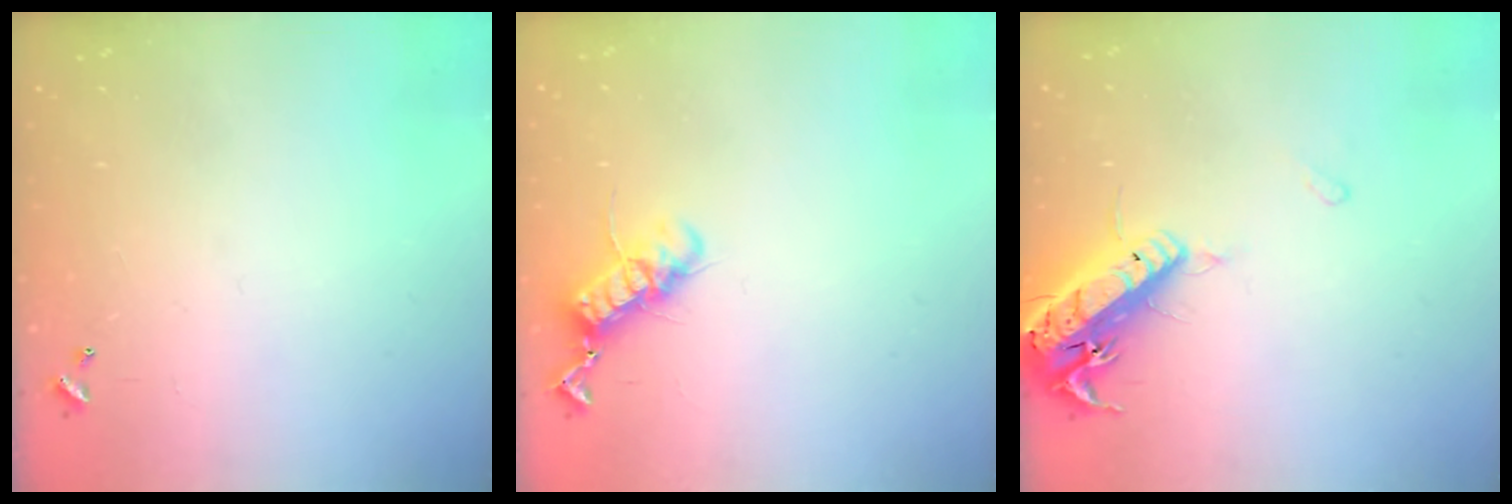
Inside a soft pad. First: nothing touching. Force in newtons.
{"total": 11.7, "press": 11.7, "slide": 0.9}
{"total": 17.3, "press": 16.9, "slide": 3.7}